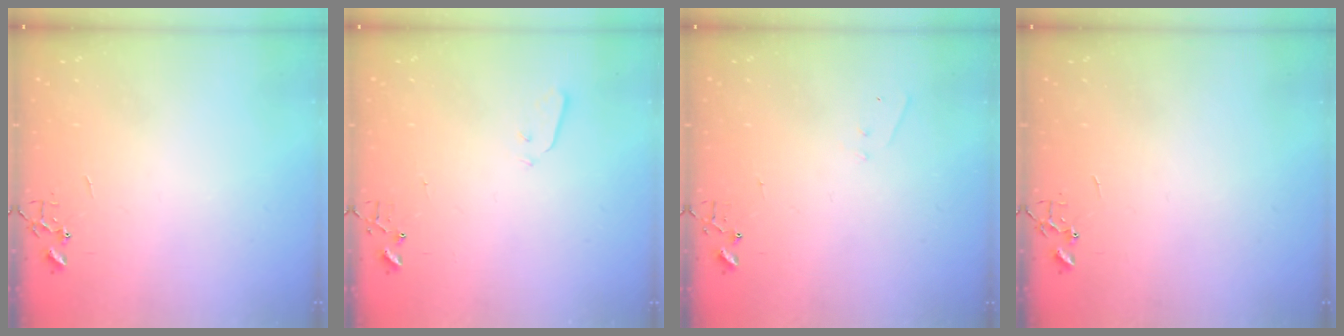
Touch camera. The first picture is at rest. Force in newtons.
{"total": 2.9, "press": 2.8, "slide": 0.8}
{"total": 4.2, "press": 4.1, "slide": 0.6}
{"total": 0.0}